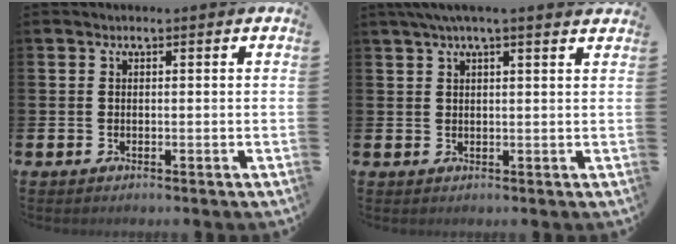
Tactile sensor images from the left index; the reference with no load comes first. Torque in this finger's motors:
{"motor_torque": [1.04, -1.09, 0.36, 0.21]}